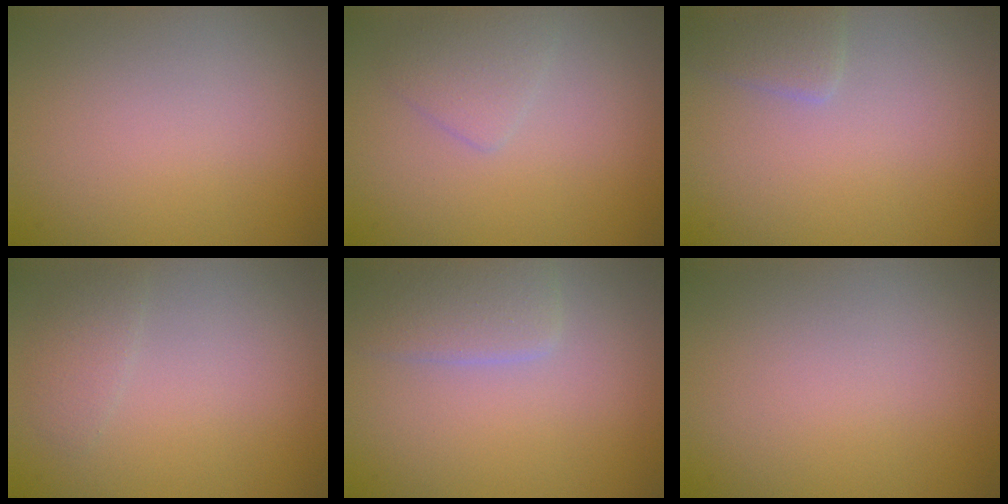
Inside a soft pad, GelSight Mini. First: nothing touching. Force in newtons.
{"total": 1.8, "press": 1.8, "slide": 0.1}
{"total": 1.7, "press": 1.7, "slide": 0.1}
{"total": 1.3, "press": 1.3, "slide": 0.1}
{"total": 2.8, "press": 2.8, "slide": 0.2}
{"total": 0.0}